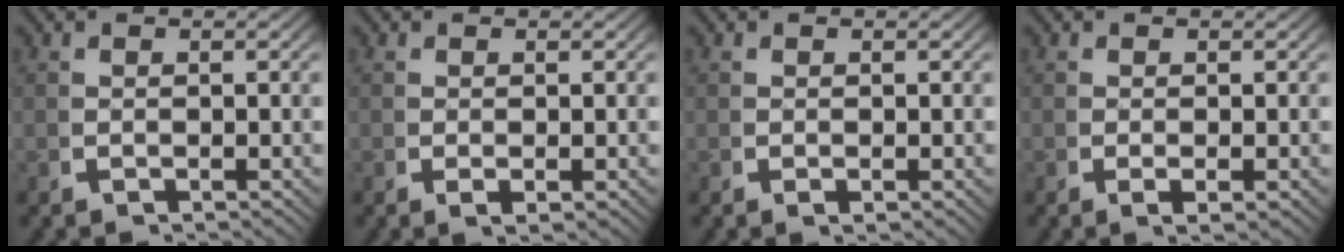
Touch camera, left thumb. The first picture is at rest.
{"total": 0.9, "force": [0.0, 0.4, 0.8], "torque": [-0.023, -0.004, 0.003]}
{"total": 0.6, "force": [0.0, 0.3, 0.5], "torque": [-0.014, -0.004, 0.002]}
{"total": 1.1, "force": [-0.1, 0.3, 1.1], "torque": [-0.029, -0.005, 0.000]}